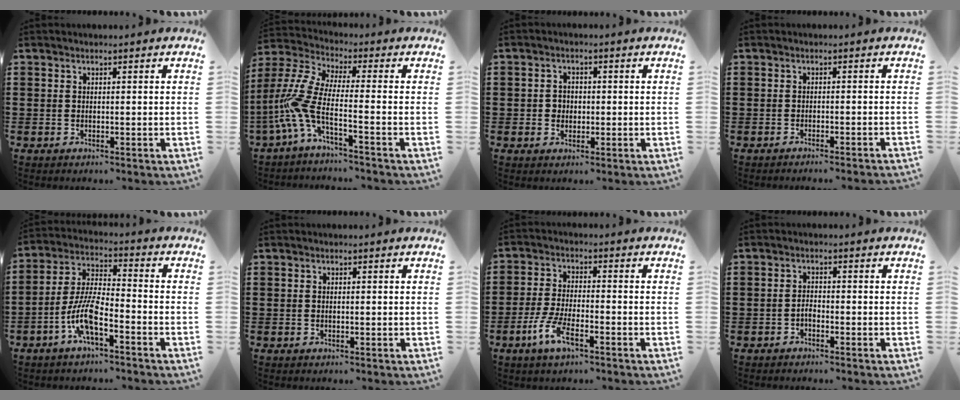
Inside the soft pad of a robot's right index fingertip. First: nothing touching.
{"total": 7.0, "force": [-2.5, 2.2, 6.2], "torque": [-0.184, -0.026, -0.063]}
{"total": 1.9, "force": [-0.3, 1.8, 0.4], "torque": [-0.014, 0.008, -0.008]}
{"total": 1.2, "force": [-1.1, -0.3, 0.3], "torque": [-0.006, 0.002, -0.022]}
{"total": 8.4, "force": [-4.3, 2.3, 6.9], "torque": [-0.168, -0.009, -0.086]}
{"total": 0.5, "force": [0.0, 0.1, 0.5], "torque": [-0.013, -0.004, 0.000]}
{"total": 5.9, "force": [-3.3, 1.5, 4.8], "torque": [-0.111, -0.010, -0.065]}
{"total": 1.4, "force": [-1.0, 0.7, 0.8], "torque": [-0.020, -0.001, -0.018]}